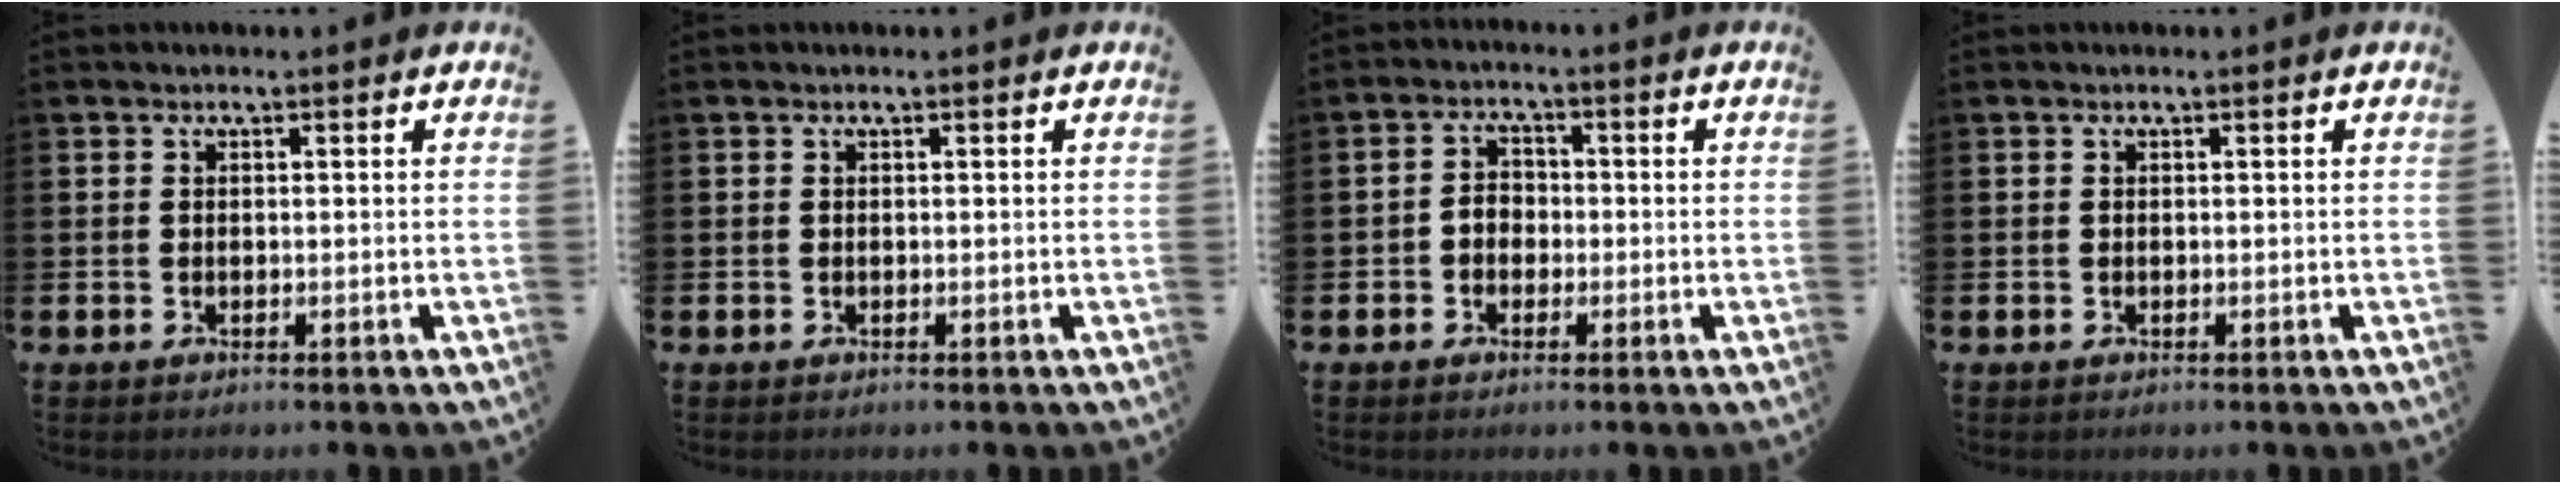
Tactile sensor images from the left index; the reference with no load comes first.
{"total": 0.0}
{"total": 2.5, "force": [-0.9, 2.1, 1.1], "torque": [-0.022, 0.008, -0.022]}
{"total": 0.0}